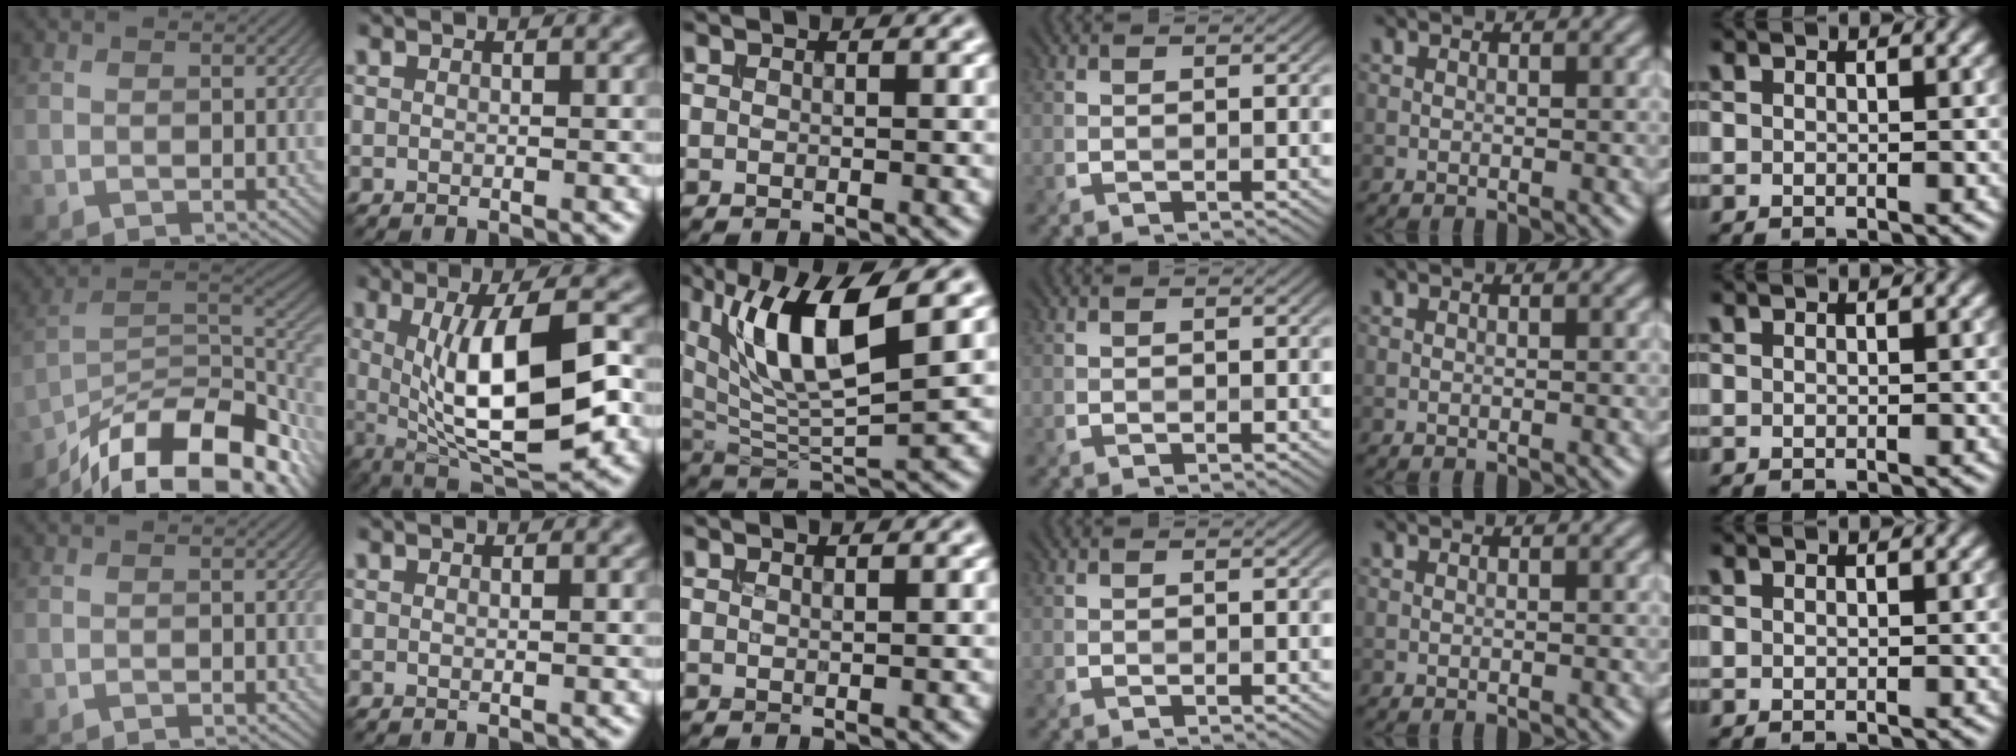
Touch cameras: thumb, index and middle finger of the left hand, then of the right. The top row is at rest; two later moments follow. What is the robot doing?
{"motion": "insert", "object": "bucket"}